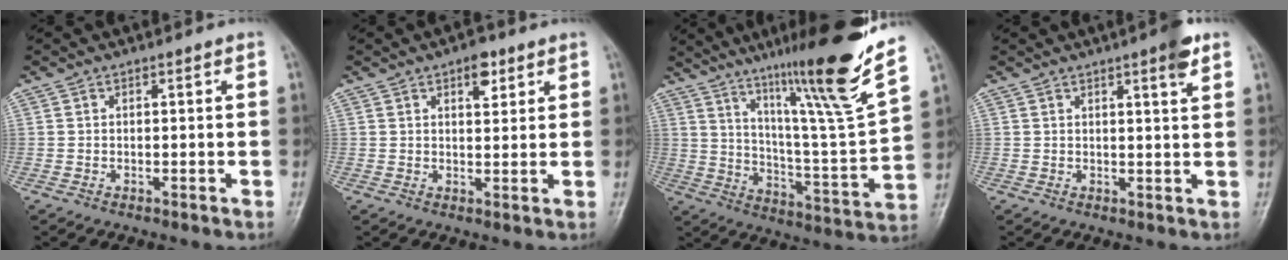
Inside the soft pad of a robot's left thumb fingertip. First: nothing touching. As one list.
[{"total": 4.1, "force": [2.3, 1.9, 2.7], "torque": [-0.025, -0.010, 0.033]}, {"total": 23.3, "force": [15.5, 0.6, 17.3], "torque": [-0.240, -0.079, 0.252]}, {"total": 4.2, "force": [2.6, 0.3, 3.3], "torque": [-0.041, -0.014, 0.034]}]